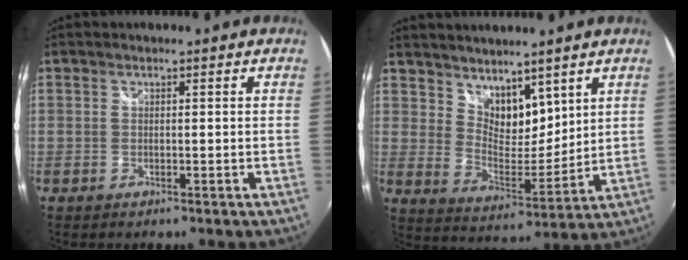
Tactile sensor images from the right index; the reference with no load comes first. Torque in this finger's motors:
{"motor_torque": [0.04, 0.07, 0.14, 0.02]}